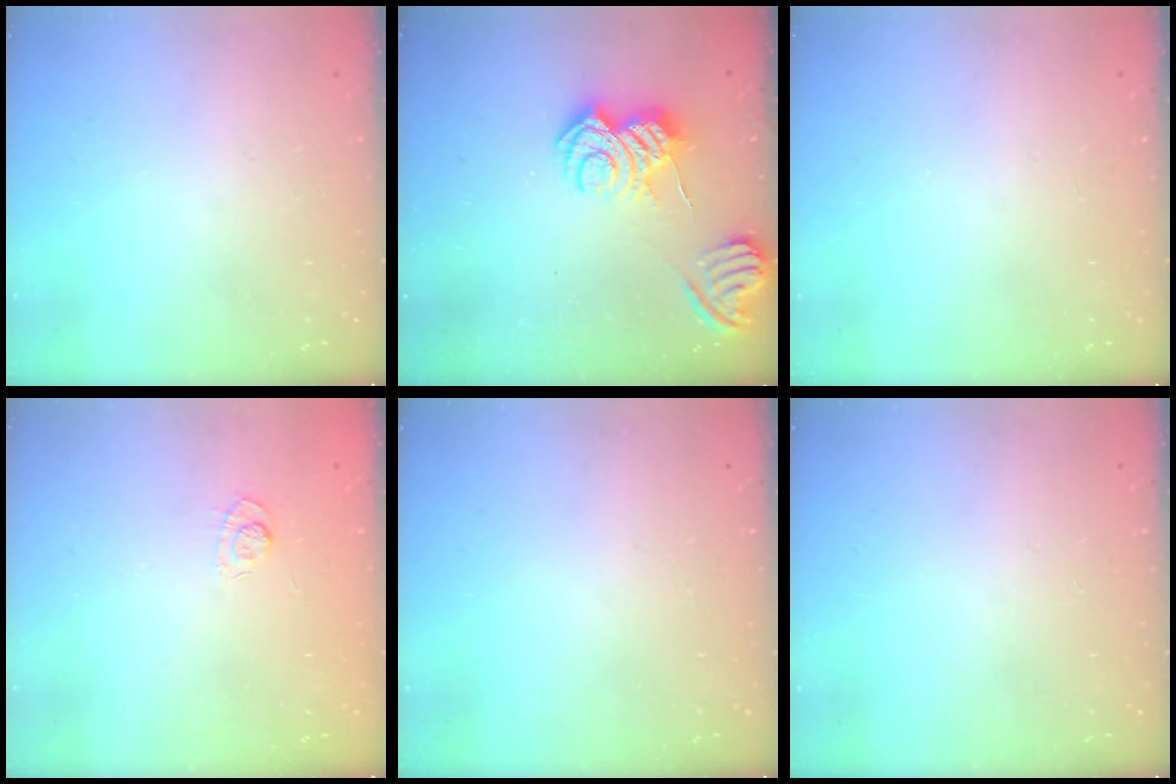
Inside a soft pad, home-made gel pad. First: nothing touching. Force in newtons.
{"total": 8.2, "press": 8.2, "slide": 0.9}
{"total": 0.0}
{"total": 3.5, "press": 3.1, "slide": 1.6}
{"total": 0.0}
{"total": 0.0}